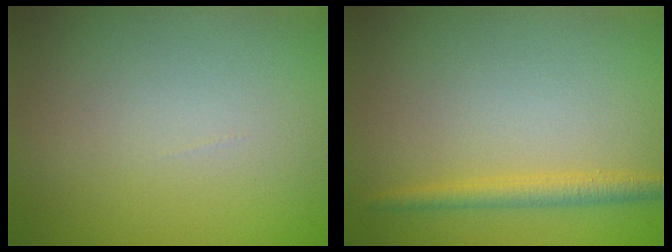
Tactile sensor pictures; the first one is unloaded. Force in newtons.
{"total": 2.0, "press": 2.0, "slide": 0.2}